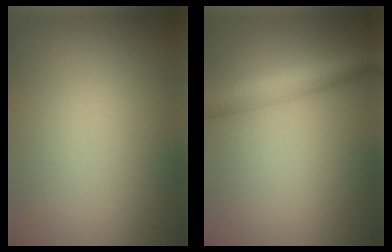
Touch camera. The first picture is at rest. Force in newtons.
{"total": 4.0, "press": 4.0, "slide": 0.1}